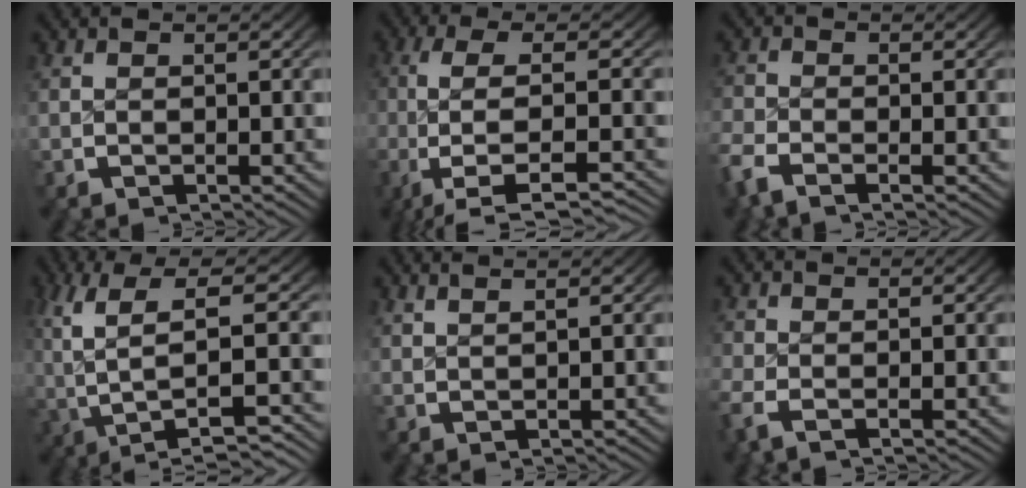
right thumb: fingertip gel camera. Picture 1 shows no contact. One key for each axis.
{"total": 9.1, "fx": -1.6, "fy": 4.1, "fz": 7.9, "tx": -0.182, "ty": -0.021, "tz": -0.008}
{"total": 2.6, "fx": -1.9, "fy": 1.4, "fz": 1.3, "tx": -0.032, "ty": -0.007, "tz": -0.040}
{"total": 9.6, "fx": 0.9, "fy": 4.2, "fz": 8.6, "tx": -0.169, "ty": -0.009, "tz": 0.029}
{"total": 1.9, "fx": 1.8, "fy": -0.1, "fz": 0.6, "tx": -0.005, "ty": 0.006, "tz": 0.036}
{"total": 1.9, "fx": -0.9, "fy": 0.9, "fz": 1.3, "tx": -0.040, "ty": -0.010, "tz": -0.015}